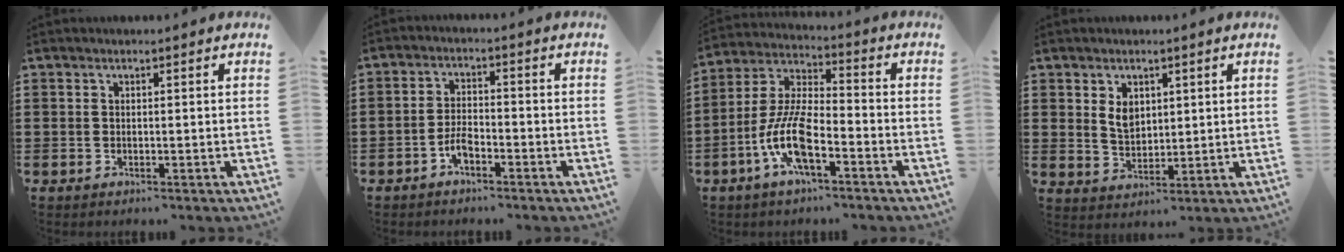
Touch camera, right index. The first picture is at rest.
{"total": 3.4, "force": [-2.2, 1.4, 2.3], "torque": [-0.057, 0.002, -0.045]}
{"total": 10.3, "force": [-4.4, 3.5, 8.6], "torque": [-0.203, -0.004, -0.087]}
{"total": 3.8, "force": [1.5, 2.7, 2.3], "torque": [-0.045, 0.006, 0.026]}